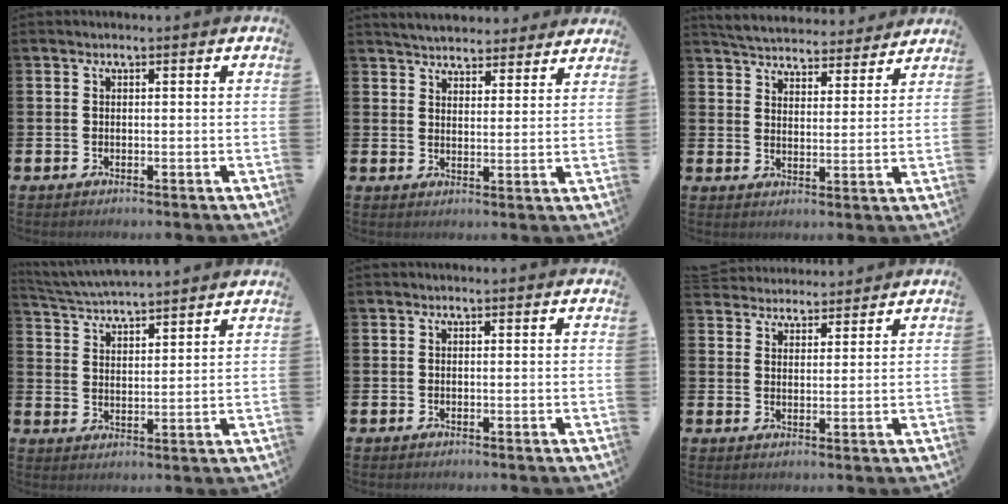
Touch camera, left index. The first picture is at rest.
{"total": 4.9, "force": [4.8, 1.0, 0.0], "torque": [-0.012, -0.030, 0.086]}
{"total": 5.4, "force": [5.3, 1.0, 0.2], "torque": [-0.020, -0.041, 0.092]}
{"total": 4.9, "force": [4.9, 0.1, 0.2], "torque": [-0.025, -0.037, 0.085]}
{"total": 0.0}
{"total": 4.4, "force": [4.2, 1.0, -0.4], "torque": [-0.016, -0.019, 0.080]}